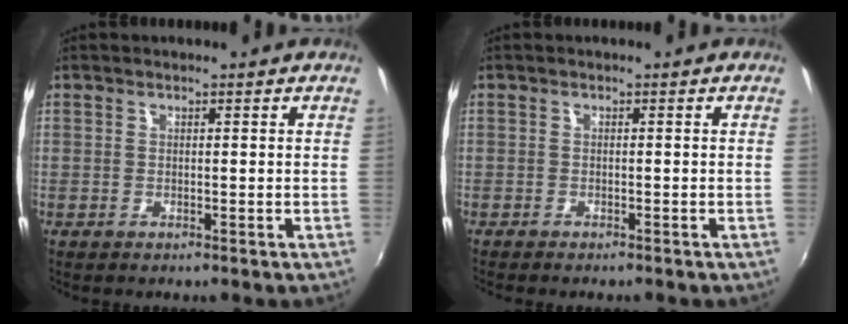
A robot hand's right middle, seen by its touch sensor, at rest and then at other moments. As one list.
[{"total": 1.7, "force": [-1.6, 0.3, 0.7], "torque": [-0.020, -0.009, -0.026]}]